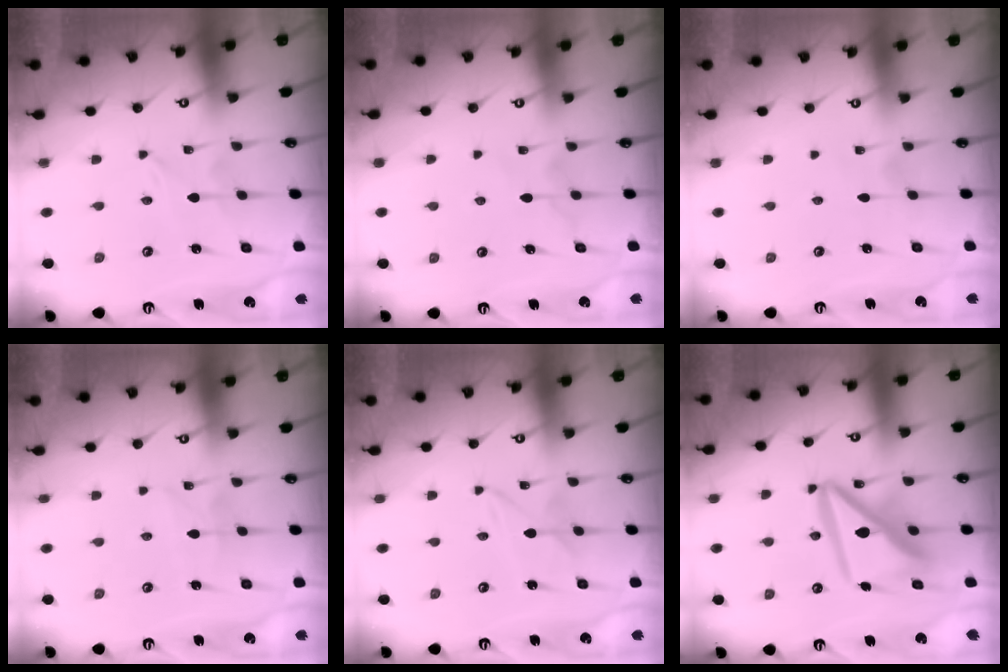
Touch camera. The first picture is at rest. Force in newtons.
{"total": 7.0, "press": 7.0, "slide": 0.5}
{"total": 2.6, "press": 2.6, "slide": 0.2}
{"total": 3.9, "press": 3.9, "slide": 0.4}
{"total": 2.8, "press": 2.8, "slide": 0.4}
{"total": 14.6, "press": 14.5, "slide": 1.8}